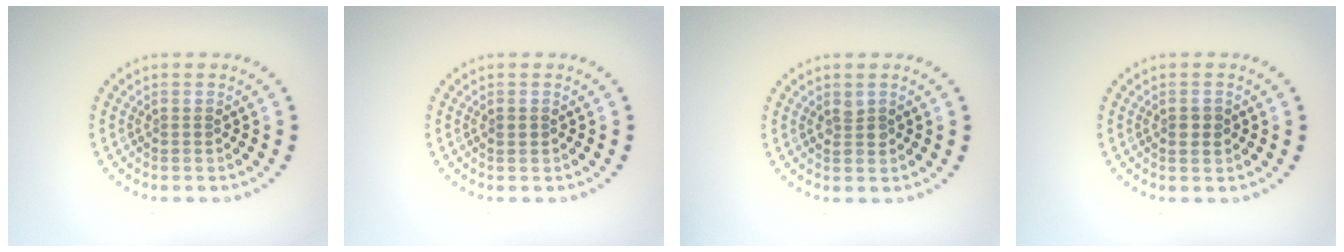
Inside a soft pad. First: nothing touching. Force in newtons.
{"total": 0.7, "press": 0.7, "slide": 0.2}
{"total": 1.0, "press": 0.9, "slide": 0.3}
{"total": 1.4, "press": 1.4, "slide": 0.1}